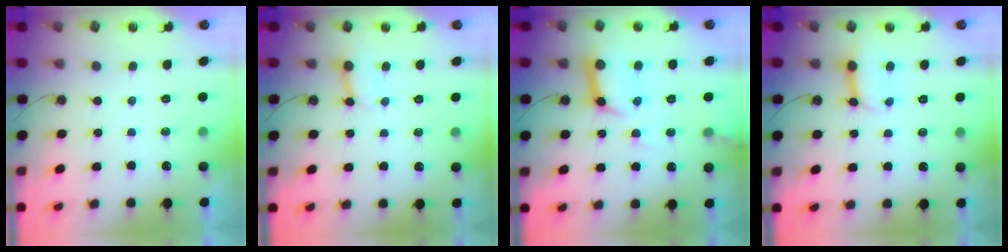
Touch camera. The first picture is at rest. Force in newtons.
{"total": 3.1, "press": 3.0, "slide": 0.4}
{"total": 13.5, "press": 13.4, "slide": 1.7}
{"total": 8.4, "press": 8.3, "slide": 0.9}